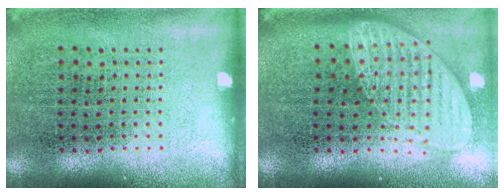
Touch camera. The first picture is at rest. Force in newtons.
{"total": 1.9, "press": 1.5, "slide": 1.2}